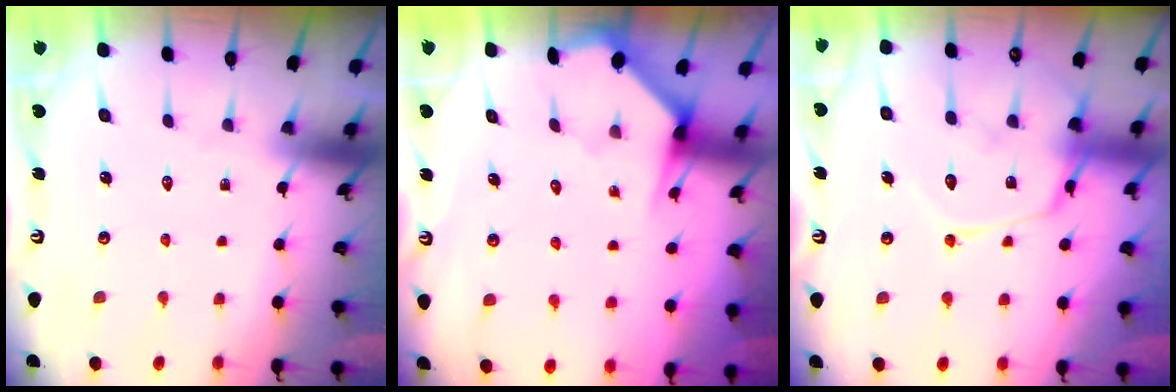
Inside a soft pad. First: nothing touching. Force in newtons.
{"total": 3.5, "press": 3.4, "slide": 0.3}
{"total": 14.9, "press": 14.8, "slide": 1.3}